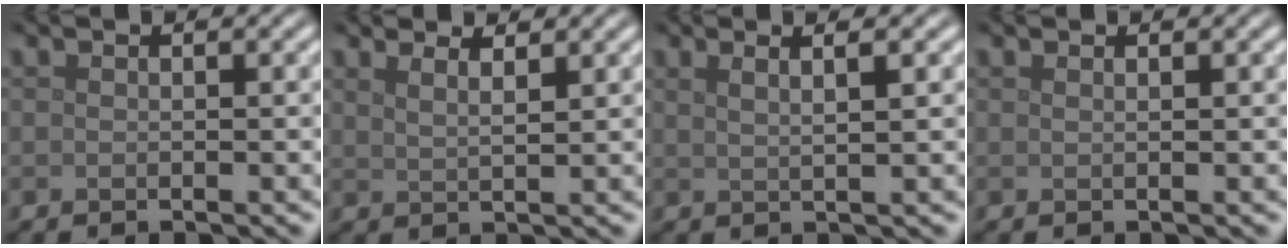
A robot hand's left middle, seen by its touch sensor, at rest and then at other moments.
{"total": 3.1, "force": [2.4, 1.2, 1.6], "torque": [-0.007, 0.013, 0.012]}
{"total": 3.6, "force": [1.8, 1.4, 2.7], "torque": [-0.018, 0.014, -0.002]}
{"total": 0.6, "force": [0.4, 0.2, 0.3], "torque": [-0.001, 0.000, 0.003]}